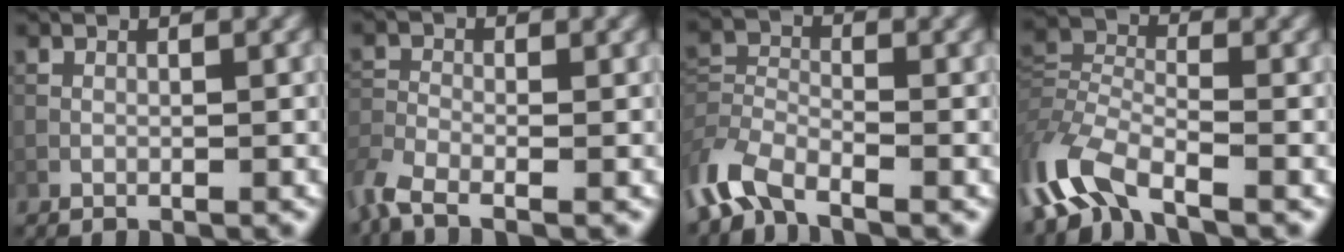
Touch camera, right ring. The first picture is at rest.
{"total": 3.8, "force": [-2.8, 1.3, 2.2], "torque": [-0.054, -0.013, -0.072]}
{"total": 5.0, "force": [-3.9, 2.2, 2.4], "torque": [-0.053, -0.006, -0.089]}
{"total": 7.7, "force": [-4.8, 3.3, 5.0], "torque": [-0.109, -0.002, -0.109]}